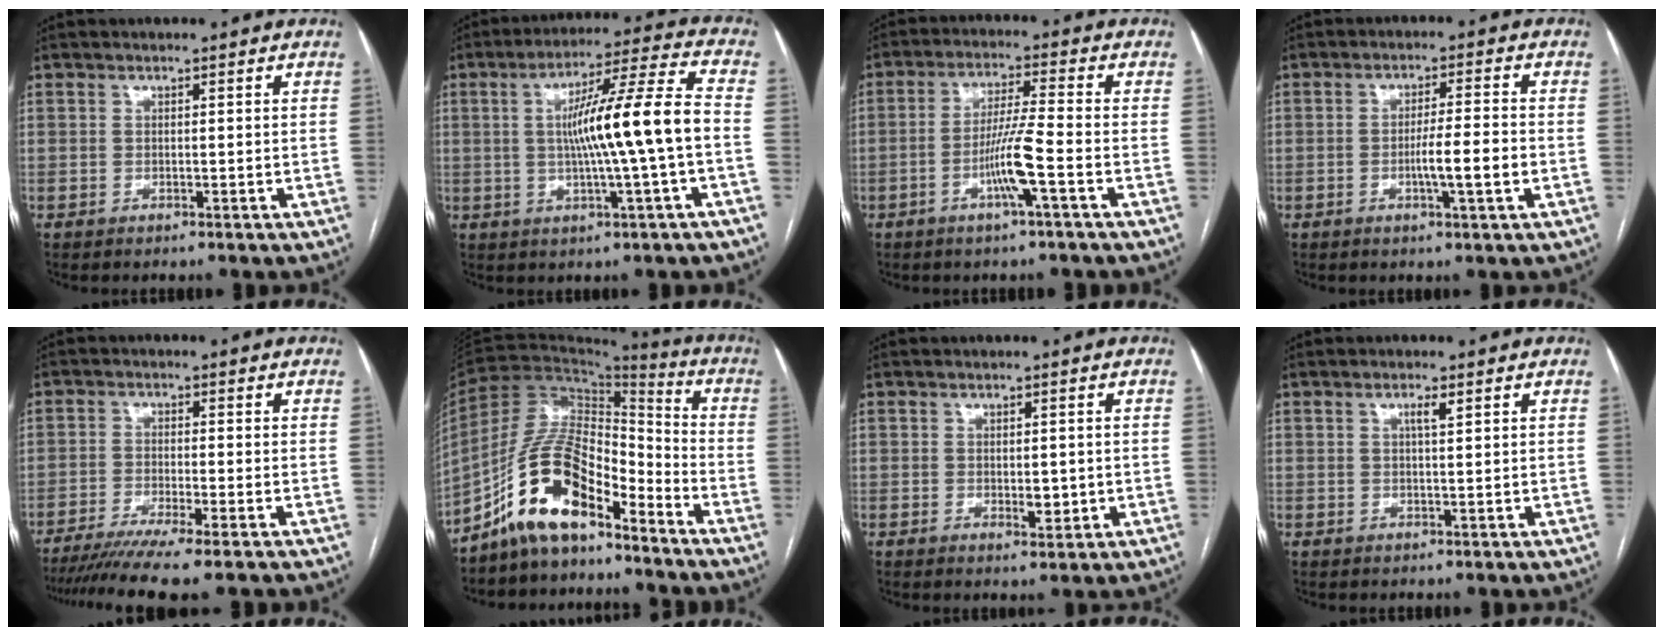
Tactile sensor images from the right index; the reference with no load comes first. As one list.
[{"total": 13.3, "force": [-0.7, -0.9, 13.3], "torque": [-0.217, 0.013, -0.012]}, {"total": 7.3, "force": [-2.7, -0.7, 6.7], "torque": [-0.132, -0.002, -0.053]}, {"total": 5.9, "force": [-1.6, 0.0, 5.7], "torque": [-0.094, -0.002, -0.025]}, {"total": 9.9, "force": [-7.8, -1.0, 6.0], "torque": [-0.083, -0.021, -0.122]}, {"total": 12.9, "force": [-8.9, 4.9, 7.9], "torque": [-0.166, 0.032, -0.167]}, {"total": 2.5, "force": [-0.2, 1.2, 2.2], "torque": [-0.033, -0.003, 0.002]}, {"total": 1.7, "force": [0.8, 0.1, 1.5], "torque": [-0.027, 0.000, 0.013]}]